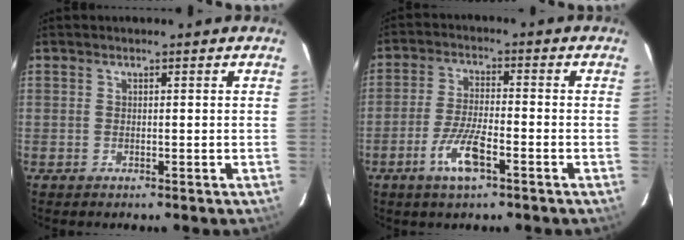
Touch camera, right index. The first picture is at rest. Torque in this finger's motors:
{"motor_torque": [0.87, -0.30, 0.43, 0.11]}